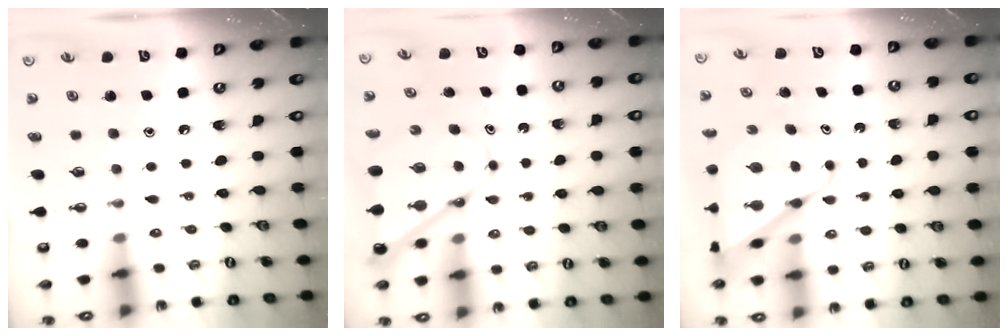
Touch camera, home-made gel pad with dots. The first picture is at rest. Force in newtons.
{"total": 10.5, "press": 10.5, "slide": 1.0}
{"total": 10.0, "press": 10.0, "slide": 0.5}